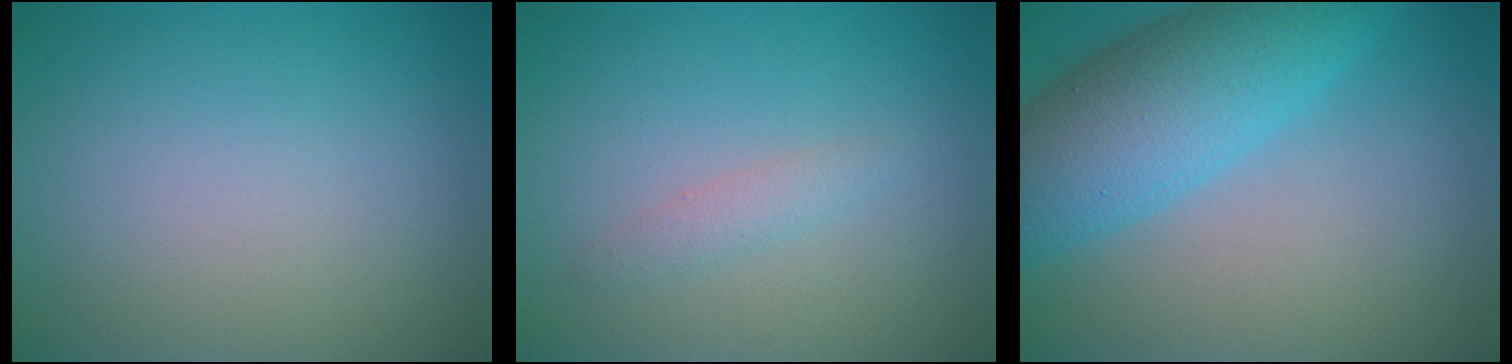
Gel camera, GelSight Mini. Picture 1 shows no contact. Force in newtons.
{"total": 1.2, "press": 1.2, "slide": 0.1}
{"total": 8.2, "press": 8.2, "slide": 0.3}